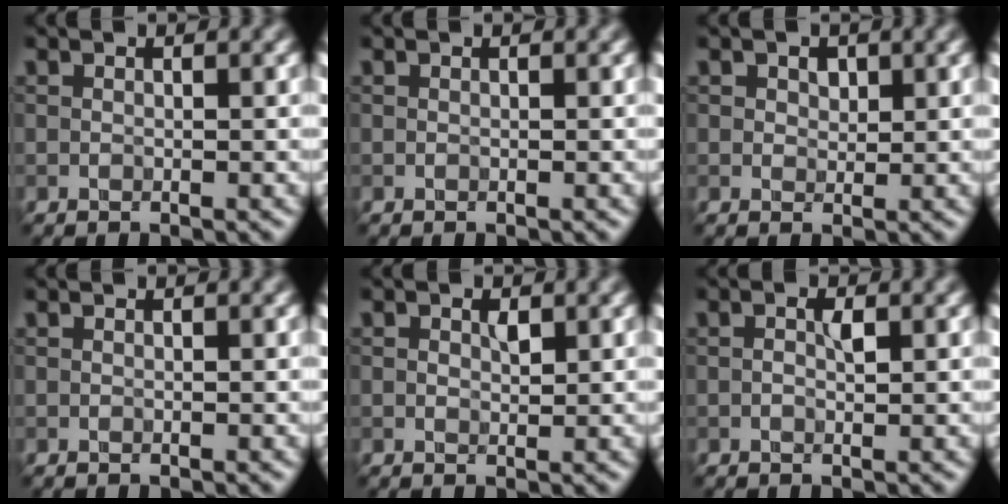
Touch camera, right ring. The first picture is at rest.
{"total": 0.0}
{"total": 1.3, "force": [0.6, 1.0, 0.6], "torque": [-0.010, 0.001, 0.005]}
{"total": 0.0}
{"total": 1.2, "force": [0.4, 0.7, 0.9], "torque": [-0.014, 0.002, 0.007]}
{"total": 1.1, "force": [0.2, 0.4, 1.0], "torque": [-0.020, 0.003, 0.001]}